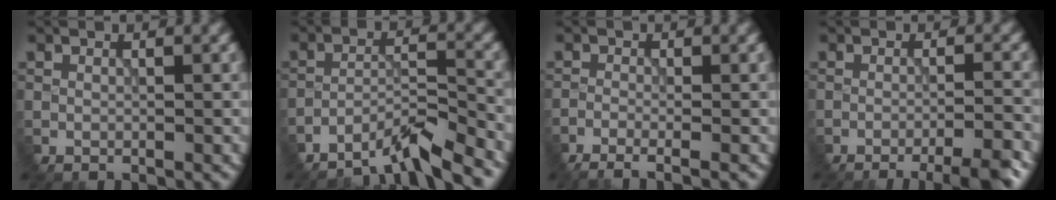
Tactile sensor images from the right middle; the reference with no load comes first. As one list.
[{"total": 5.0, "force": [-4.8, -0.5, 1.1], "torque": [-0.033, 0.011, -0.075]}, {"total": 3.0, "force": [-2.5, 0.3, 1.6], "torque": [-0.017, 0.005, -0.031]}, {"total": 5.3, "force": [-3.9, 0.3, 3.5], "torque": [-0.052, 0.006, -0.043]}]